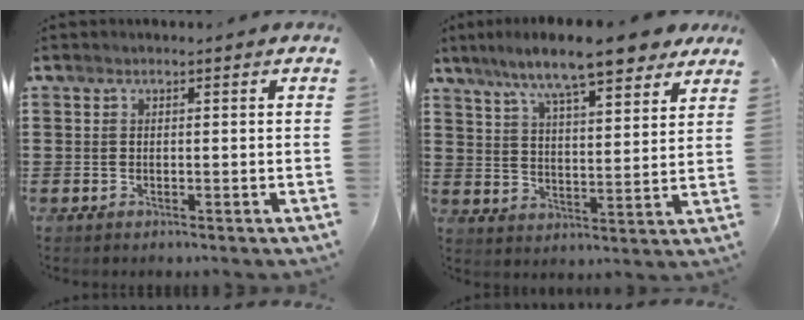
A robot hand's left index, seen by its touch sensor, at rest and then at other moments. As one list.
[{"total": 10.9, "force": [8.8, 1.5, 6.2], "torque": [-0.141, -0.028, 0.151]}]